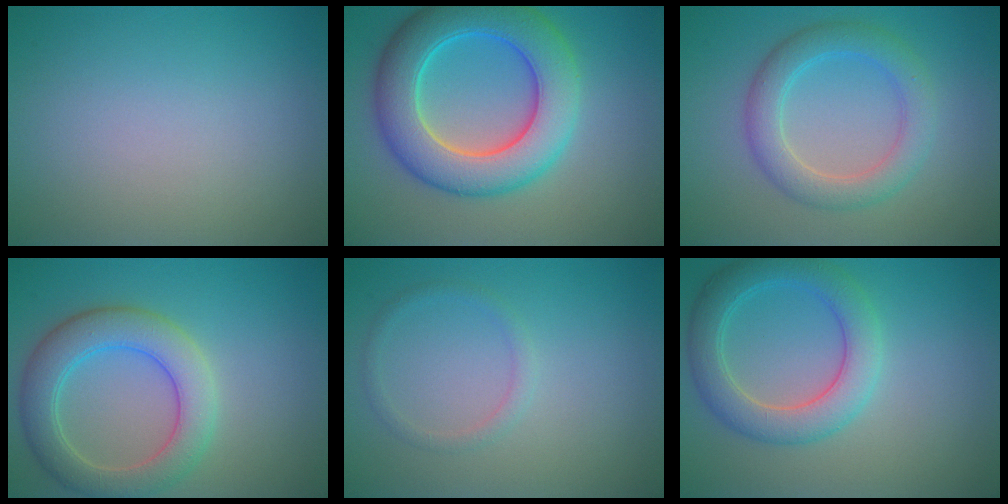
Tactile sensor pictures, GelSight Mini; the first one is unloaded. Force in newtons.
{"total": 9.0, "press": 9.0, "slide": 0.3}
{"total": 4.2, "press": 4.2, "slide": 0.2}
{"total": 5.6, "press": 5.6, "slide": 0.6}
{"total": 1.2, "press": 1.2, "slide": 0.1}
{"total": 4.9, "press": 4.9, "slide": 0.2}